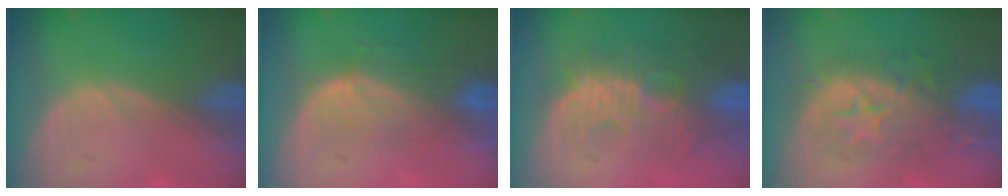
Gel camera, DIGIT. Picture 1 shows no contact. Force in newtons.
{"total": 7.5, "press": 6.8, "slide": 3.2}
{"total": 10.2, "press": 9.7, "slide": 3.0}
{"total": 9.3, "press": 9.3, "slide": 0.4}